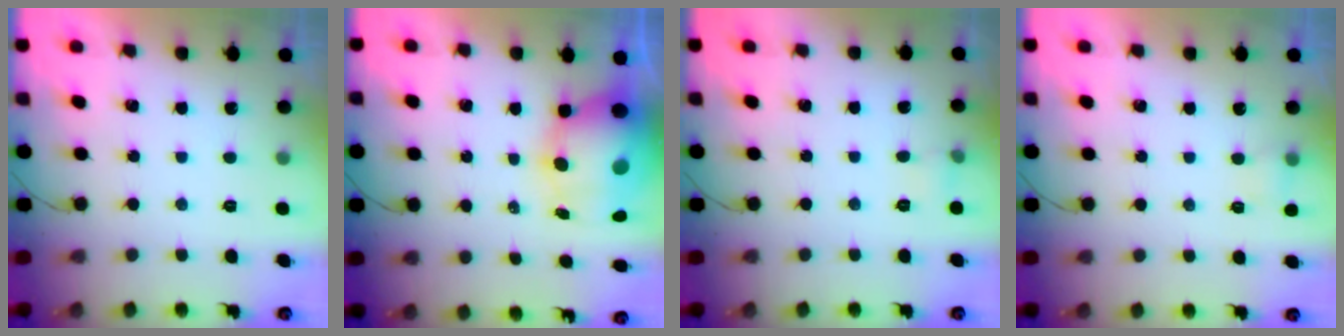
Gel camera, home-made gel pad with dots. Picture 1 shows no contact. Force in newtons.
{"total": 11.9, "press": 11.4, "slide": 3.2}
{"total": 4.9, "press": 3.3, "slide": 3.6}
{"total": 3.2, "press": 3.0, "slide": 0.9}